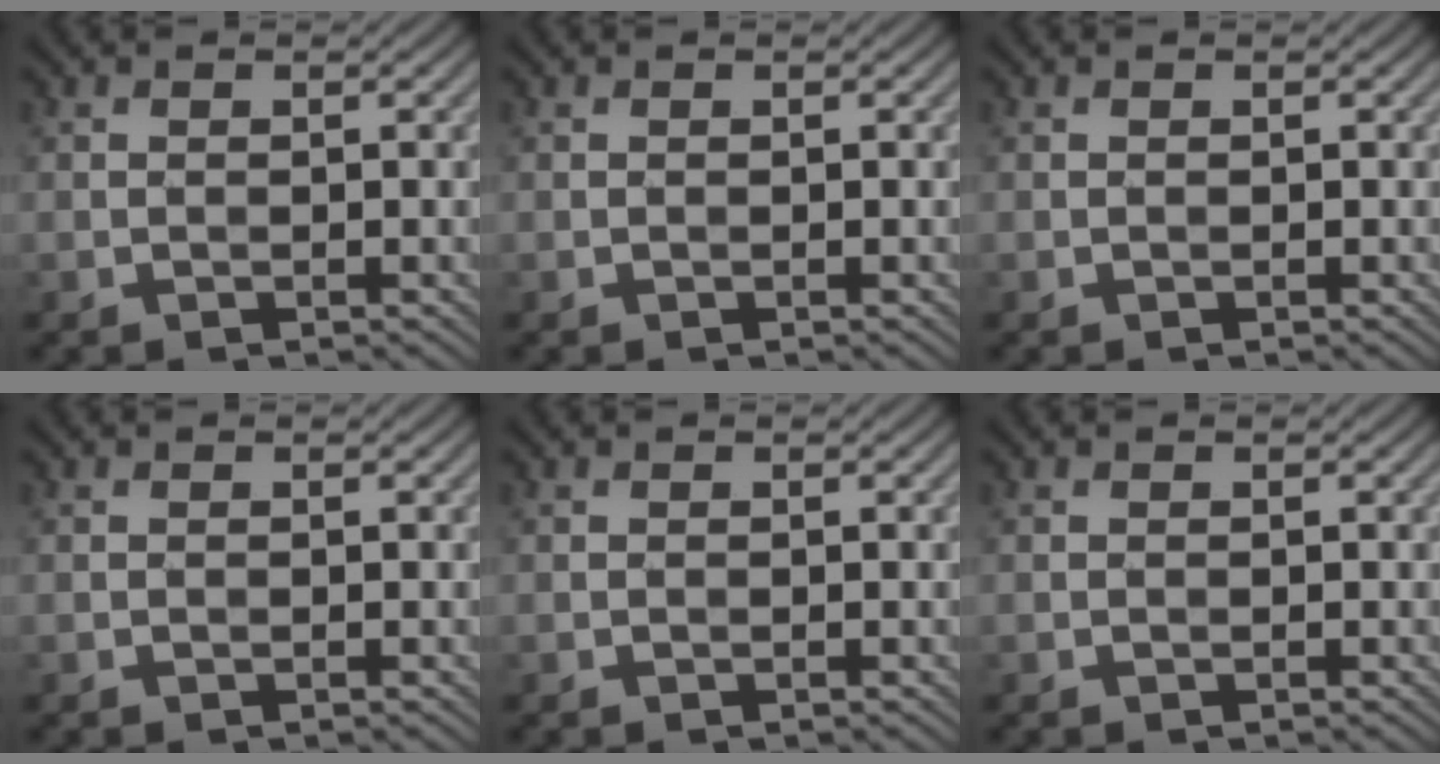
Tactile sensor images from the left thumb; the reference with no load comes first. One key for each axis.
{"total": 0.0}
{"total": 0.0}
{"total": 0.0}
{"total": 0.0}
{"total": 0.0}